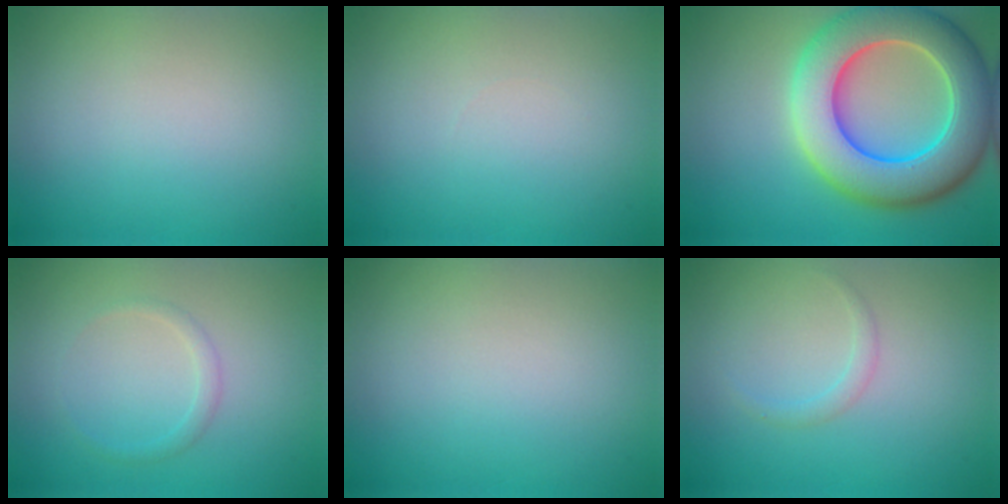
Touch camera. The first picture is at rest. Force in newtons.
{"total": 0.0}
{"total": 11.2, "press": 11.2, "slide": 0.6}
{"total": 1.0, "press": 1.0, "slide": 0.1}
{"total": 0.0}
{"total": 1.0, "press": 1.0, "slide": 0.0}